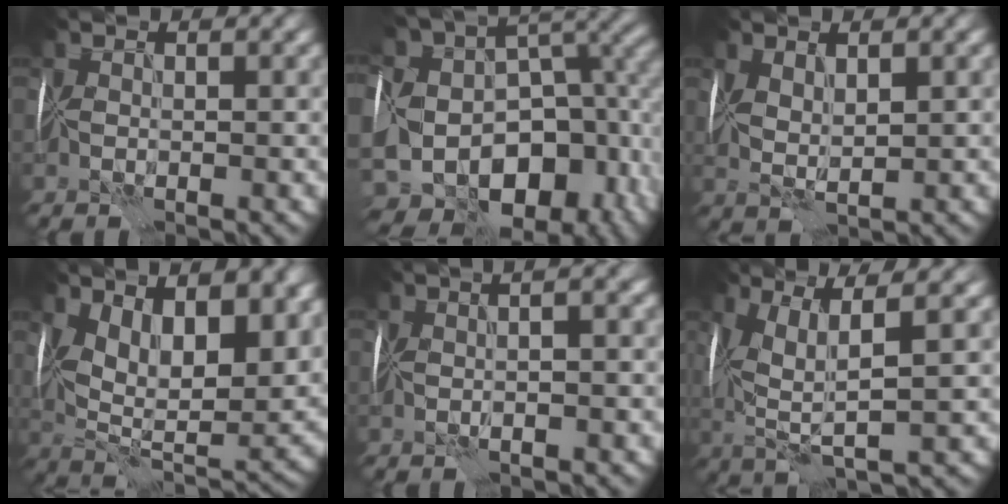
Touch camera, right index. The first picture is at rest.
{"total": 19.3, "force": [-5.9, 13.9, 12.1], "torque": [-0.195, 0.015, -0.053]}
{"total": 2.5, "force": [1.1, 1.0, 2.0], "torque": [-0.044, 0.003, 0.024]}
{"total": 13.5, "force": [4.0, 6.9, 10.9], "torque": [-0.158, -0.003, 0.072]}
{"total": 6.2, "force": [1.2, 2.8, 5.4], "torque": [-0.029, 0.023, -0.011]}
{"total": 6.1, "force": [1.8, 1.6, 5.6], "torque": [-0.120, 0.007, 0.038]}